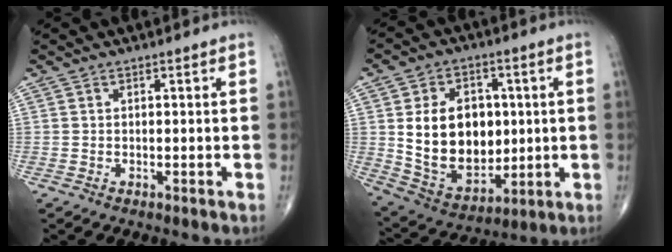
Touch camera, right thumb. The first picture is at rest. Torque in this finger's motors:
{"motor_torque": [0.79, 0.83, 0.14, -0.01, 0.15]}